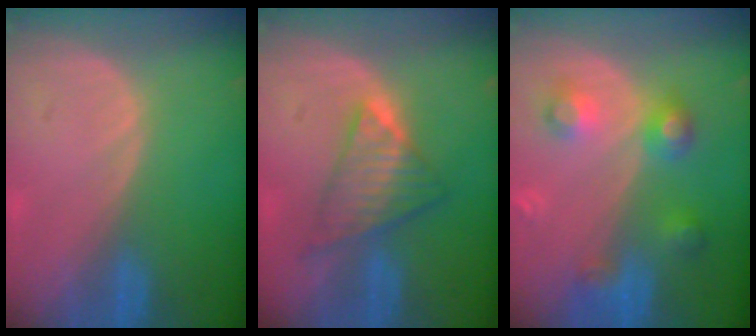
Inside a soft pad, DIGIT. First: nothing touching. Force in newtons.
{"total": 6.3, "press": 6.2, "slide": 1.4}
{"total": 5.9, "press": 5.9, "slide": 0.2}